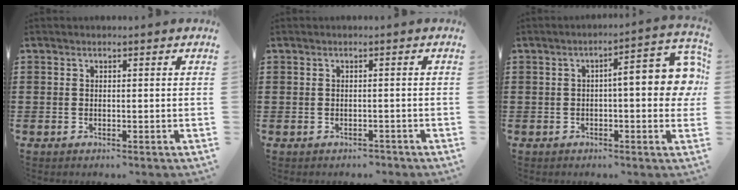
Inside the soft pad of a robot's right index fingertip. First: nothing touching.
{"total": 0.9, "force": [-0.8, 0.5, -0.1], "torque": [-0.001, 0.004, -0.018]}
{"total": 9.3, "force": [0.9, 2.5, 8.9], "torque": [-0.129, -0.002, 0.010]}